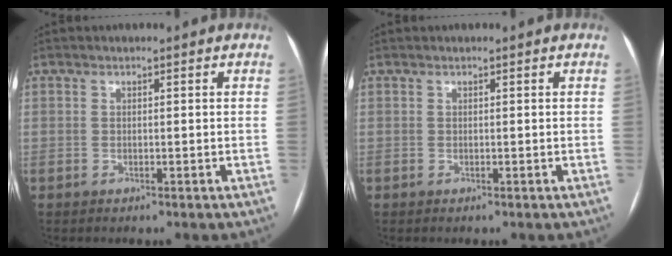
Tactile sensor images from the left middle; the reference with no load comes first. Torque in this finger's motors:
{"motor_torque": [-0.04, 0.20, 0.02, -0.01]}